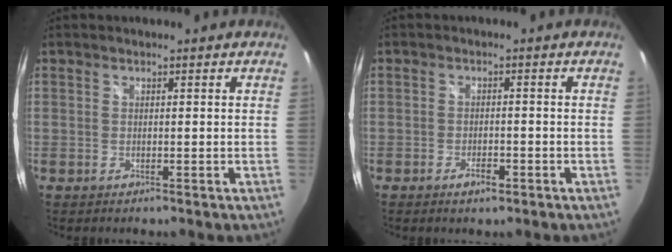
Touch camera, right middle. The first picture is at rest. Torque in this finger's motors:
{"motor_torque": [0.90, -1.24, 0.02, 0.01]}